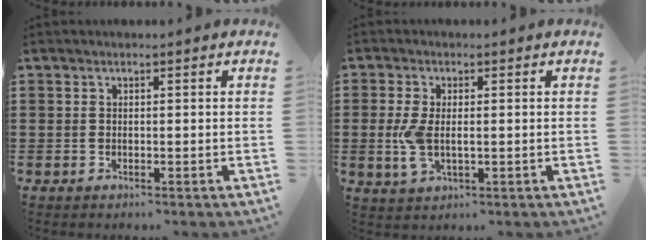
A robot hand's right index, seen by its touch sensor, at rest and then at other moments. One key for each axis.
{"total": 4.5, "fx": -0.2, "fy": 2.3, "fz": 3.9, "tx": -0.095, "ty": -0.003, "tz": -0.009}